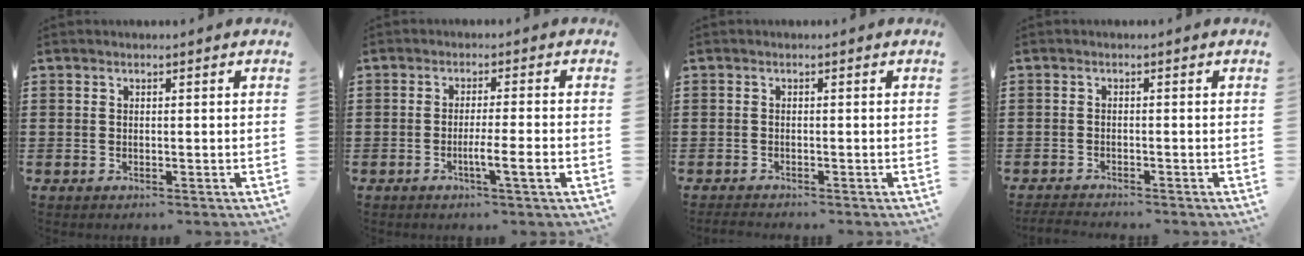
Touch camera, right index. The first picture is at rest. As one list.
[{"total": 4.4, "force": [-1.7, -0.2, 4.0], "torque": [-0.066, -0.012, -0.029]}, {"total": 0.8, "force": [-0.8, 0.0, 0.0], "torque": [-0.002, -0.001, -0.017]}, {"total": 1.6, "force": [-1.5, 0.0, 0.1], "torque": [-0.005, -0.001, -0.032]}]